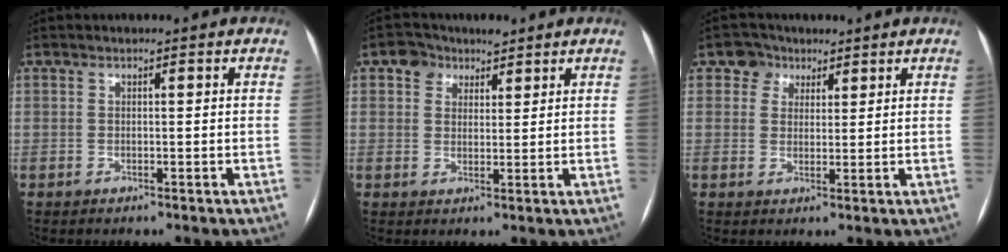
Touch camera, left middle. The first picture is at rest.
{"total": 4.0, "force": [2.5, 2.9, 1.0], "torque": [-0.018, 0.013, 0.041]}
{"total": 3.6, "force": [2.1, 2.9, 0.2], "torque": [-0.003, 0.010, 0.031]}